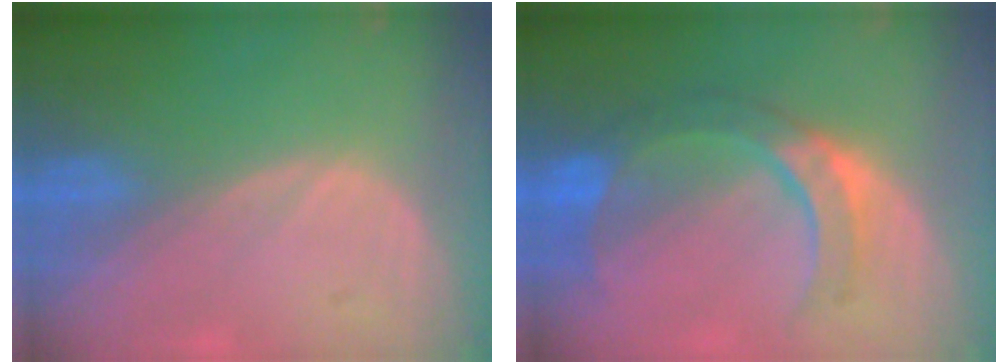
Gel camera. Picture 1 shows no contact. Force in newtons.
{"total": 7.8, "press": 7.6, "slide": 1.6}